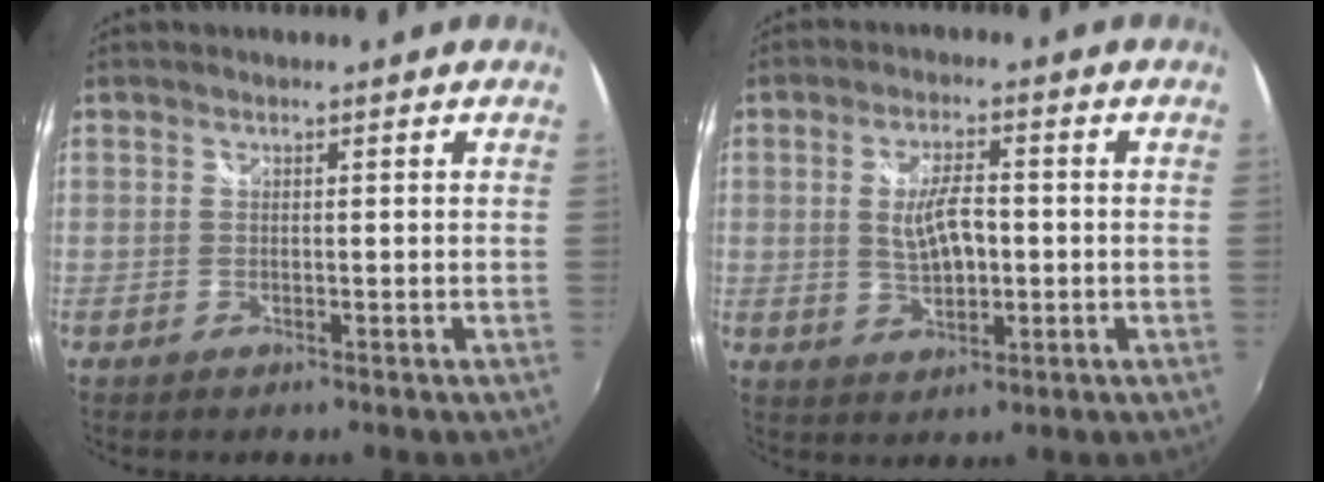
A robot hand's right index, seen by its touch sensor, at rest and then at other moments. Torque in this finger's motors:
{"motor_torque": [1.35, 0.79, 0.18, 0.05]}